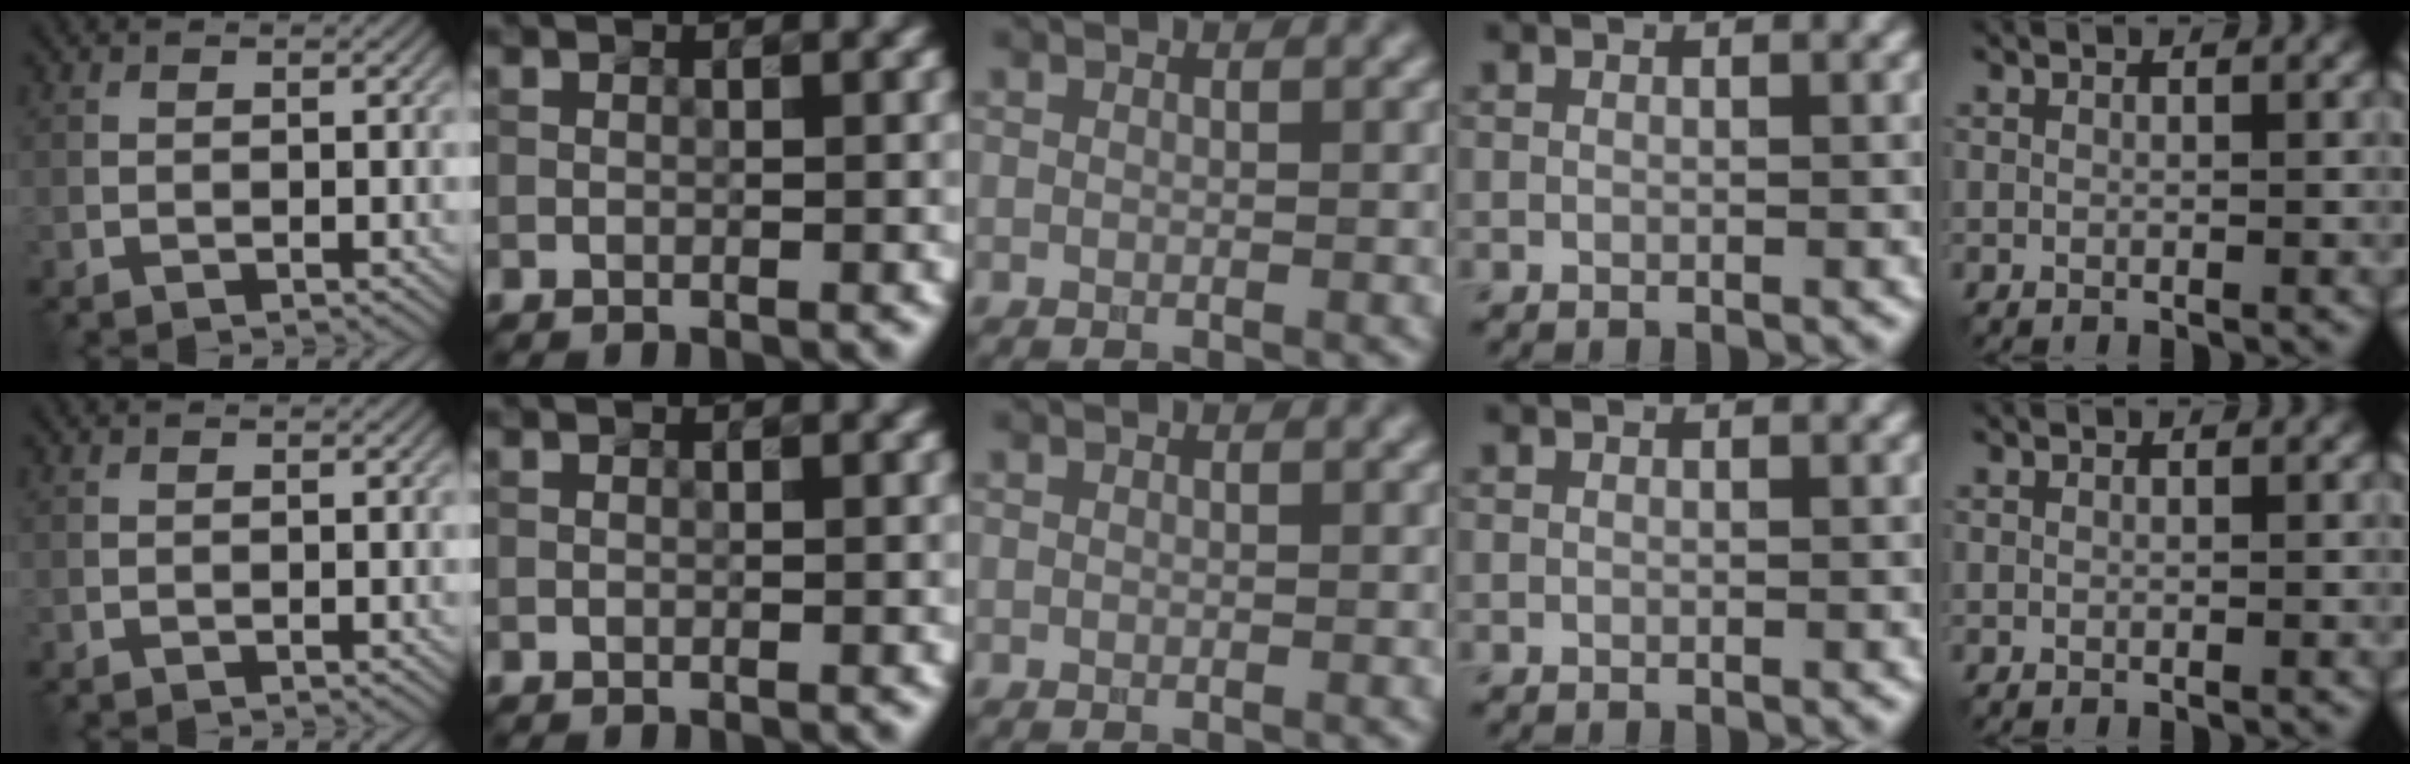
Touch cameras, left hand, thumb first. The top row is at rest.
{}